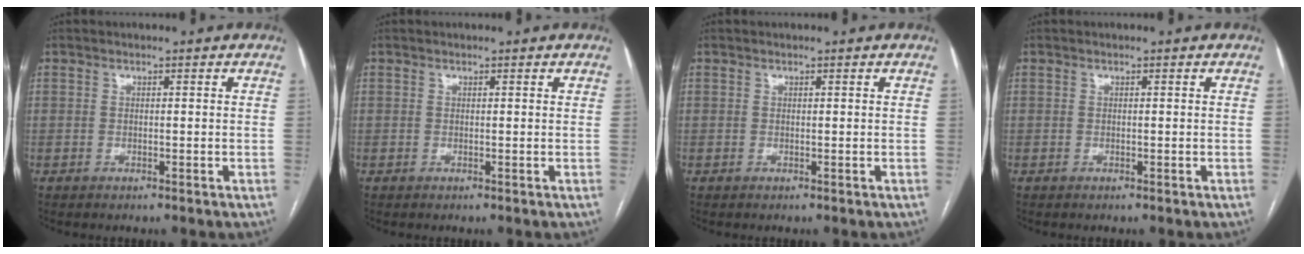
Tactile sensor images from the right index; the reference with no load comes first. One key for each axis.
{"total": 0.0}
{"total": 0.0}
{"total": 0.0}